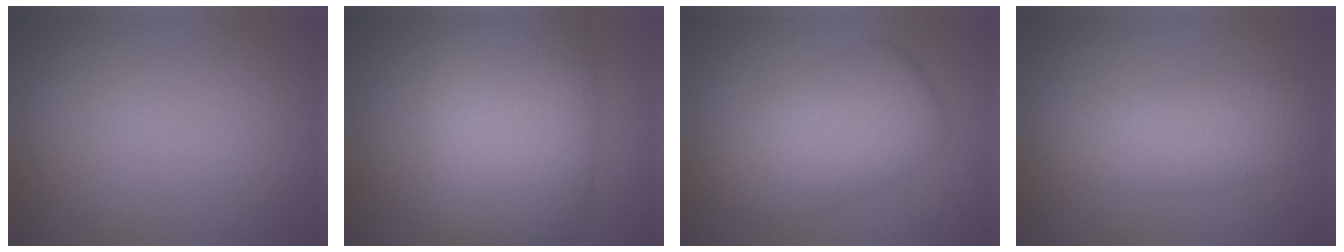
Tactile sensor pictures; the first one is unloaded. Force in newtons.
{"total": 12.0, "press": 12.0, "slide": 0.6}
{"total": 6.0, "press": 6.0, "slide": 0.1}
{"total": 4.2, "press": 4.2, "slide": 0.1}